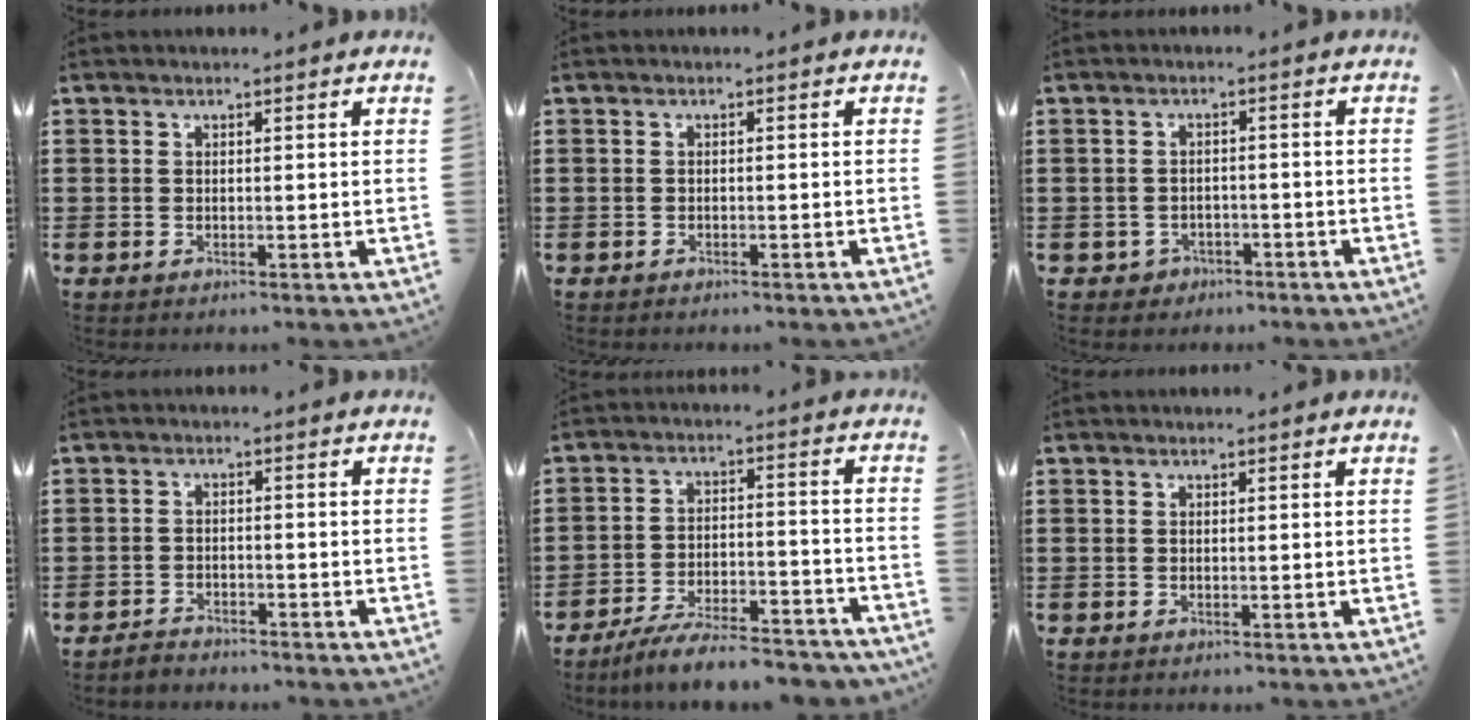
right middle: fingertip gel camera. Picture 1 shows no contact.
{"total": 1.1, "force": [-1.0, 0.4, 0.1], "torque": [-0.005, 0.002, -0.023]}
{"total": 2.2, "force": [-1.9, 1.1, 0.0], "torque": [-0.009, 0.004, -0.044]}
{"total": 2.6, "force": [-2.6, 0.5, -0.2], "torque": [-0.005, 0.004, -0.056]}
{"total": 8.2, "force": [-7.6, 0.7, 2.9], "torque": [-0.045, 0.015, -0.146]}
{"total": 0.0}